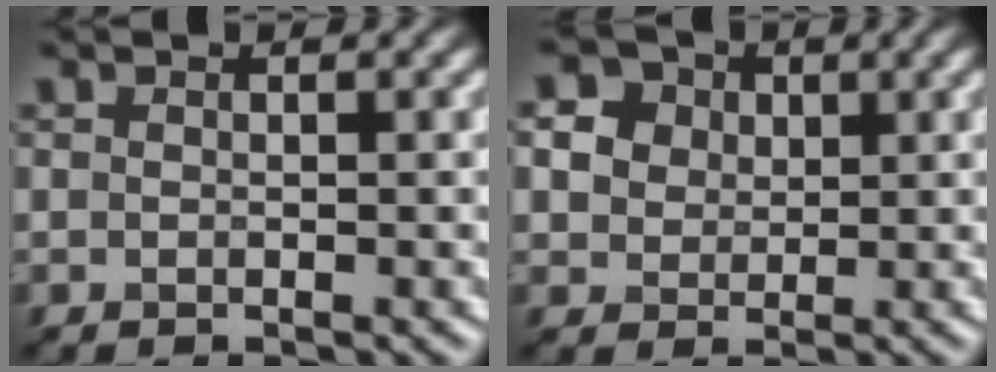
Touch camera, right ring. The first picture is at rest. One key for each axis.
{"total": 3.4, "fx": 1.7, "fy": 2.8, "fz": 0.7, "tx": -0.048, "ty": 0.010, "tz": 0.051}